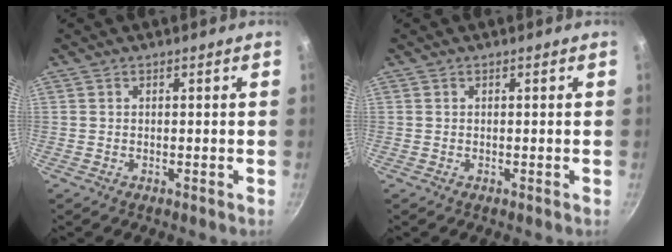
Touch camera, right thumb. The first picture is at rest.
{"total": 0.0}